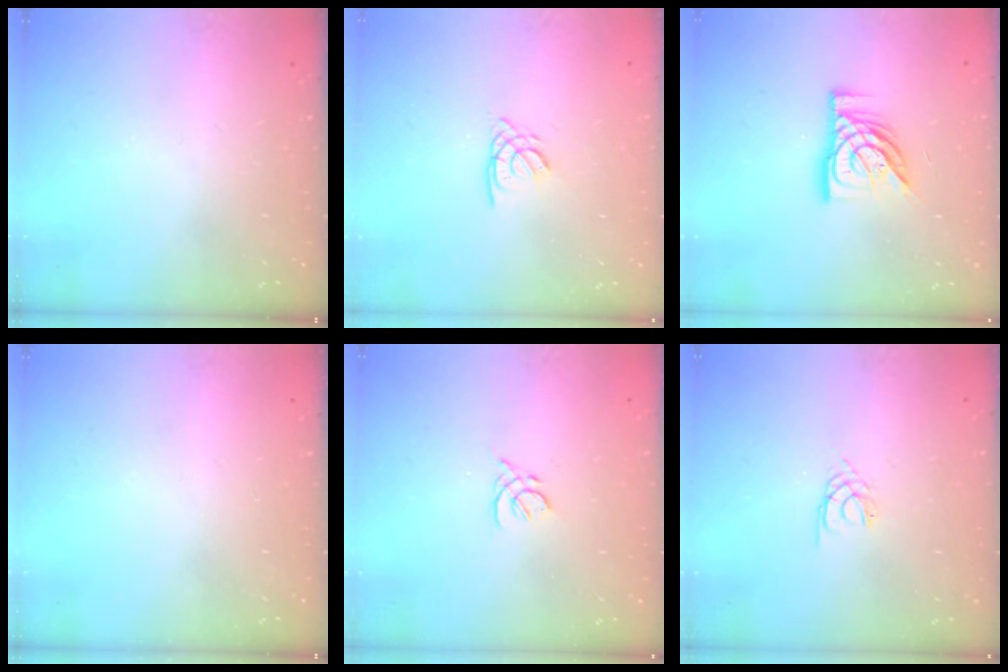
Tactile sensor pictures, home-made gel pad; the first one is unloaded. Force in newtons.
{"total": 2.2, "press": 2.2, "slide": 0.0}
{"total": 13.3, "press": 13.2, "slide": 1.2}
{"total": 0.0}
{"total": 2.0, "press": 1.9, "slide": 0.6}
{"total": 1.6, "press": 1.6, "slide": 0.3}